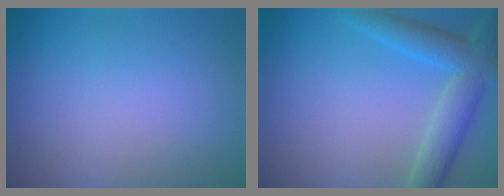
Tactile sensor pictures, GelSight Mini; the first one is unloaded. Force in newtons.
{"total": 5.1, "press": 5.1, "slide": 0.2}